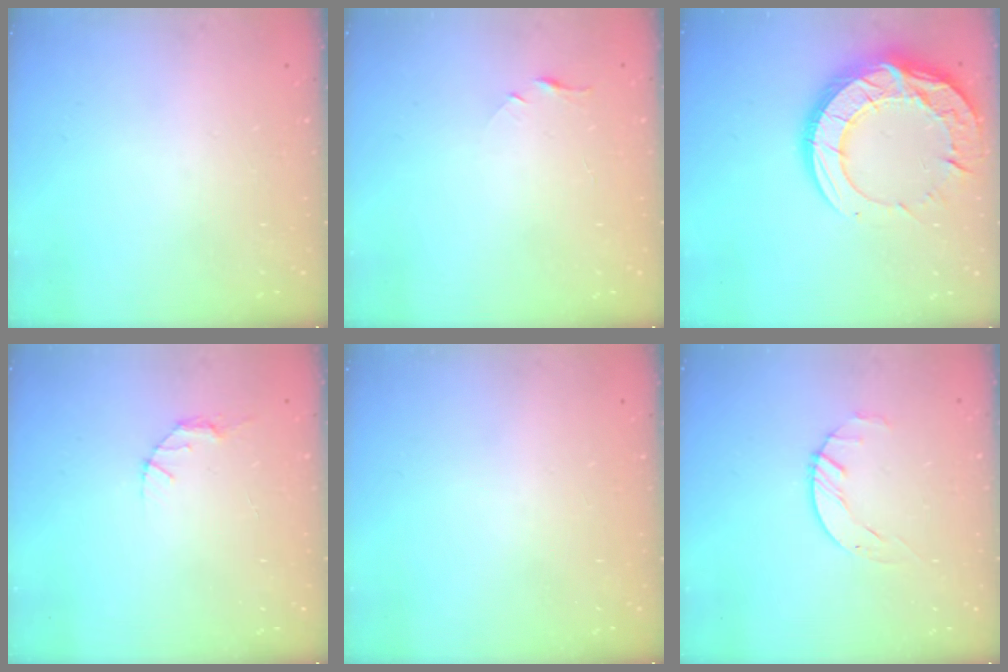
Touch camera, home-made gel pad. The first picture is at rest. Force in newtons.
{"total": 2.8, "press": 2.7, "slide": 0.4}
{"total": 22.6, "press": 22.6, "slide": 1.6}
{"total": 2.7, "press": 2.7, "slide": 0.4}
{"total": 0.0}
{"total": 1.5, "press": 1.5, "slide": 0.2}